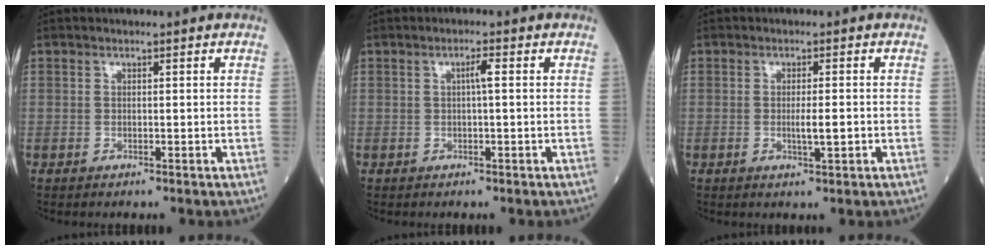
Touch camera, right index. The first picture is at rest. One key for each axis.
{"total": 1.6, "fx": 0.2, "fy": 0.1, "fz": 1.6, "tx": -0.026, "ty": 0.004, "tz": 0.002}
{"total": 2.7, "fx": -0.5, "fy": 0.1, "fz": 2.7, "tx": -0.048, "ty": -0.003, "tz": -0.008}